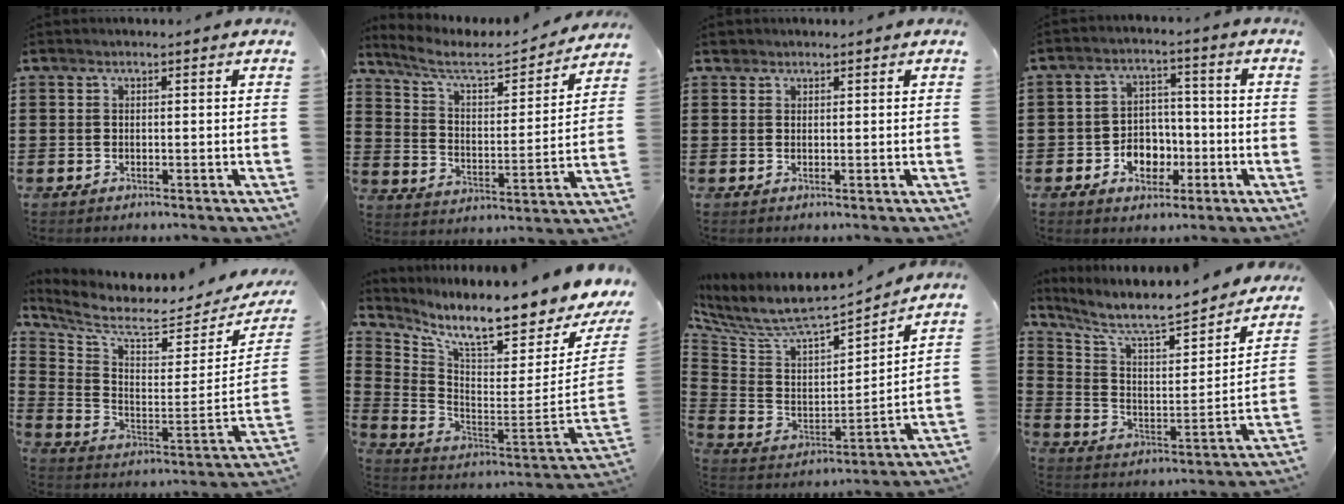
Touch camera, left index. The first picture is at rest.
{"total": 6.0, "force": [5.1, 1.4, 2.8], "torque": [-0.081, -0.033, 0.081]}
{"total": 1.0, "force": [0.8, 0.6, 0.1], "torque": [-0.005, 0.003, 0.016]}
{"total": 5.4, "force": [-2.1, 4.3, 2.5], "torque": [-0.035, 0.007, -0.042]}
{"total": 6.1, "force": [5.5, 0.4, 2.6], "torque": [-0.081, -0.058, 0.089]}
{"total": 8.8, "force": [6.7, -0.4, 5.7], "torque": [-0.123, -0.076, 0.103]}
{"total": 7.0, "force": [6.2, 1.9, 2.6], "torque": [-0.084, -0.056, 0.102]}
{"total": 7.5, "force": [6.5, 1.5, 3.5], "torque": [-0.093, -0.056, 0.105]}